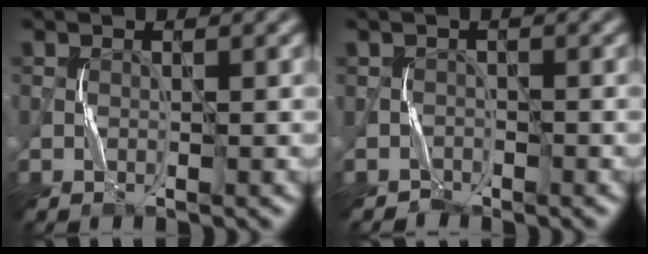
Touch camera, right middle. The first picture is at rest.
{"total": 1.3, "force": [-0.7, 0.9, -0.6], "torque": [0.018, 0.002, -0.017]}